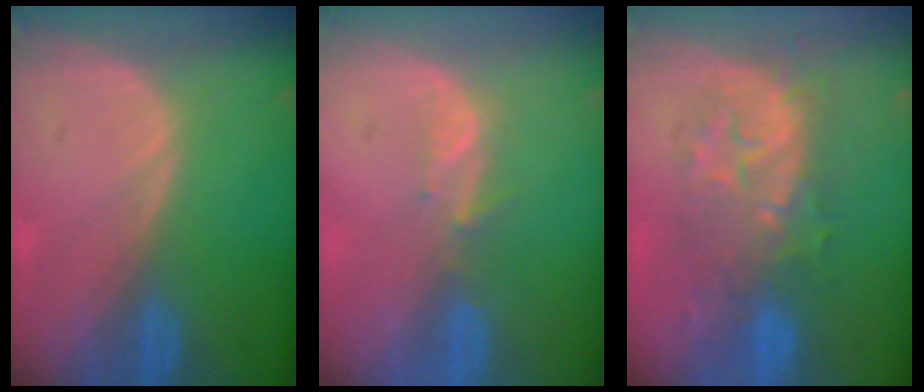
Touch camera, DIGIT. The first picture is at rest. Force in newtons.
{"total": 1.9, "press": 1.8, "slide": 0.7}
{"total": 8.3, "press": 8.3, "slide": 0.1}